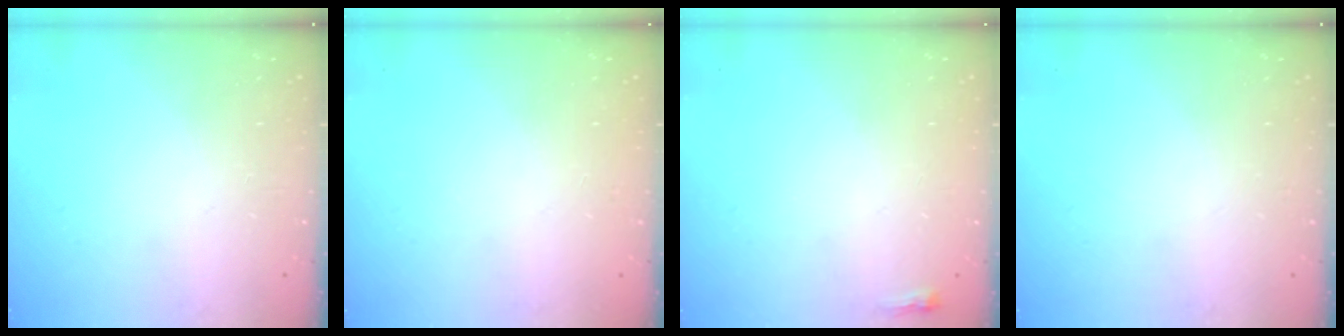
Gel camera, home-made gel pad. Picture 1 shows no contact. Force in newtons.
{"total": 0.0}
{"total": 2.2, "press": 2.2, "slide": 0.6}
{"total": 0.0}